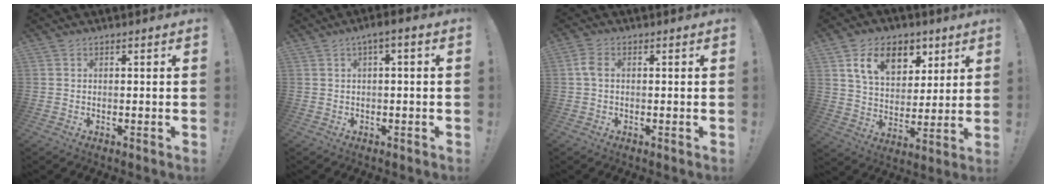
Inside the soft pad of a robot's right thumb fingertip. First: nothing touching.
{"total": 3.0, "force": [-0.7, 0.3, 2.9], "torque": [-0.043, 0.003, -0.013]}
{"total": 3.3, "force": [0.3, 1.9, 2.6], "torque": [-0.049, 0.011, 0.007]}
{"total": 14.4, "force": [7.3, 9.6, 7.8], "torque": [-0.119, -0.028, 0.137]}